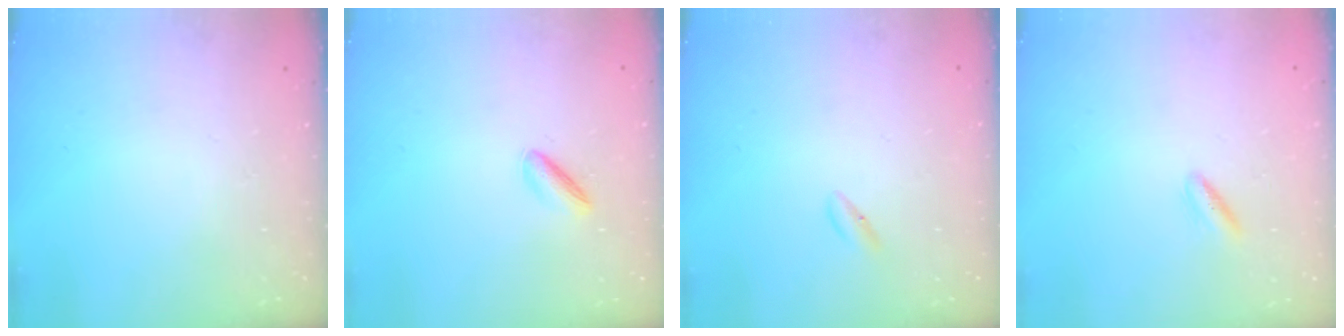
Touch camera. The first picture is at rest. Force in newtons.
{"total": 3.1, "press": 3.1, "slide": 0.4}
{"total": 2.0, "press": 1.8, "slide": 0.7}
{"total": 2.1, "press": 1.9, "slide": 1.0}